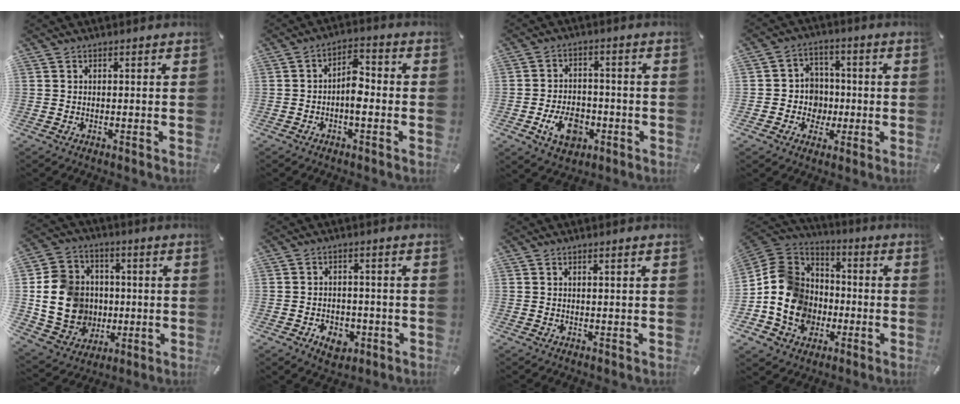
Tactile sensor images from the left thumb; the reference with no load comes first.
{"total": 6.1, "force": [-1.4, 3.0, 5.1], "torque": [-0.078, 0.016, -0.027]}
{"total": 8.5, "force": [-3.1, 5.6, 5.6], "torque": [-0.112, 0.007, -0.055]}
{"total": 7.7, "force": [-1.1, 7.6, 0.4], "torque": [-0.012, 0.008, -0.014]}
{"total": 15.6, "force": [-0.2, 14.2, 6.4], "torque": [-0.142, 0.010, 0.004]}
{"total": 5.7, "force": [-2.6, 4.3, 2.7], "torque": [-0.046, 0.008, -0.046]}
{"total": 1.1, "force": [0.3, -0.1, 1.0], "torque": [-0.017, -0.002, 0.005]}
{"total": 16.0, "force": [-4.7, 14.1, 5.9], "torque": [-0.132, 0.029, -0.082]}